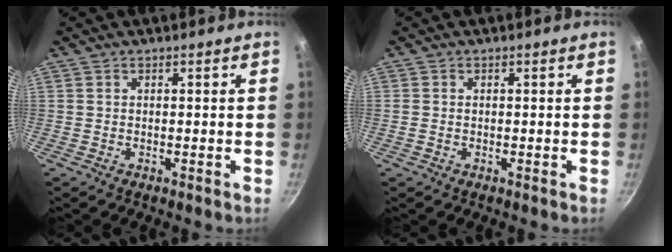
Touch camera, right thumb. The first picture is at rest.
{"total": 0.8, "force": [-0.1, 0.7, 0.4], "torque": [-0.011, 0.000, -0.001]}